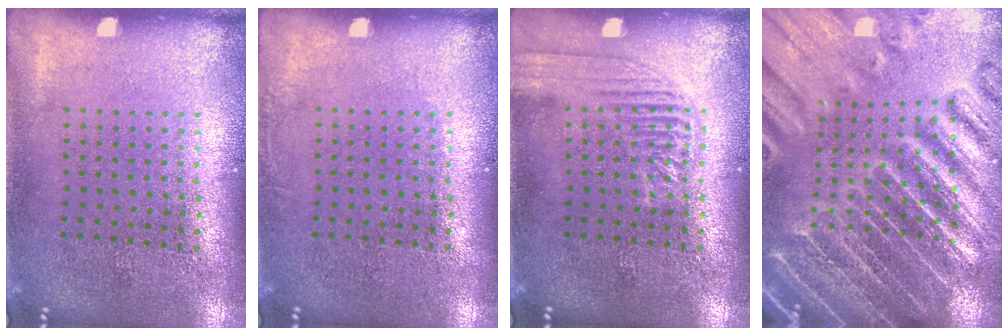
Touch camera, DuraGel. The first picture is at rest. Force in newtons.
{"total": 0.7, "press": 0.7, "slide": 0.1}
{"total": 2.1, "press": 2.1, "slide": 0.3}
{"total": 4.4, "press": 4.0, "slide": 1.7}